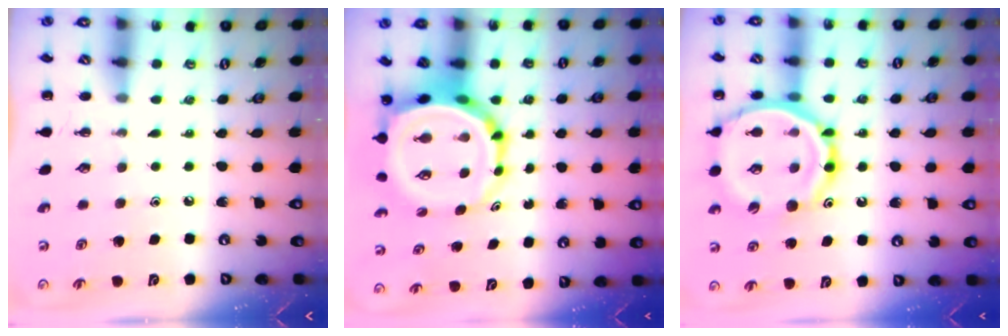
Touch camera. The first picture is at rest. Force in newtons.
{"total": 10.0, "press": 9.6, "slide": 3.0}
{"total": 20.0, "press": 19.7, "slide": 3.3}